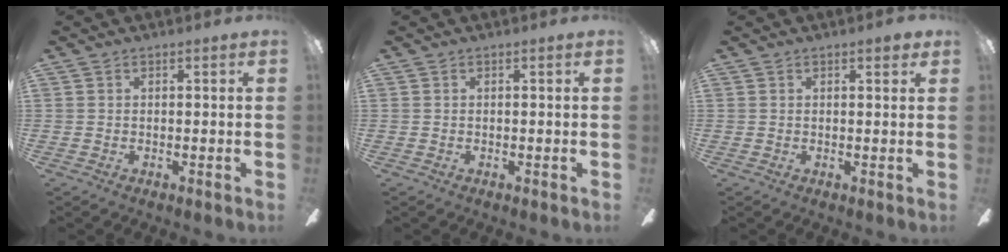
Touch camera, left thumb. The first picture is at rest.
{"total": 0.0}
{"total": 1.7, "force": [1.2, 0.6, 1.0], "torque": [-0.006, -0.003, 0.017]}